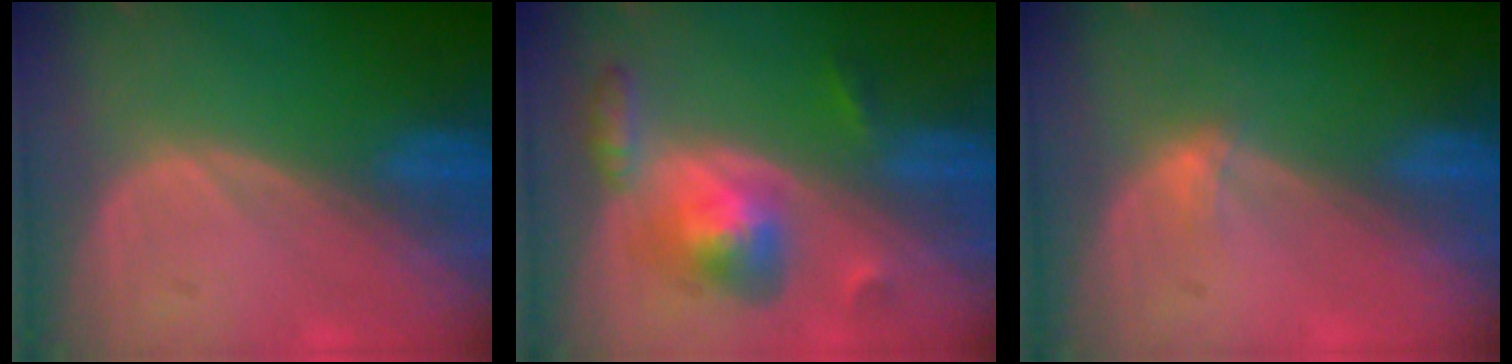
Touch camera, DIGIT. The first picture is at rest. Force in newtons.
{"total": 6.5, "press": 6.5, "slide": 0.4}
{"total": 1.3, "press": 0.9, "slide": 0.9}